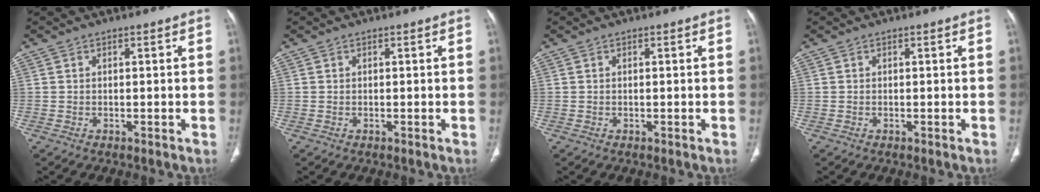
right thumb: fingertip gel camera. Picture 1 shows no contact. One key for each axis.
{"total": 0.0}
{"total": 0.0}
{"total": 0.0}